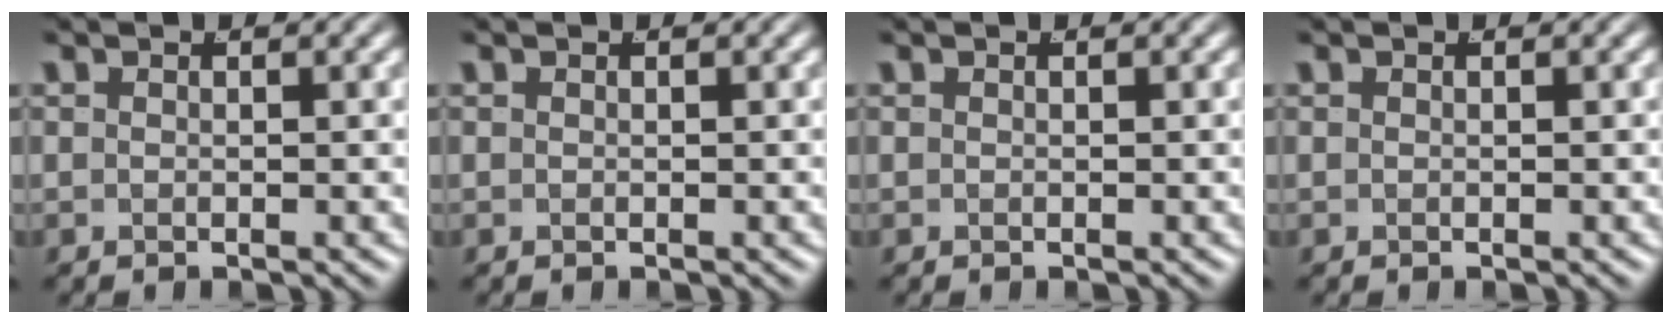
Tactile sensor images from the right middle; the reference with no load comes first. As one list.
[{"total": 0.0}, {"total": 0.0}, {"total": 0.0}]